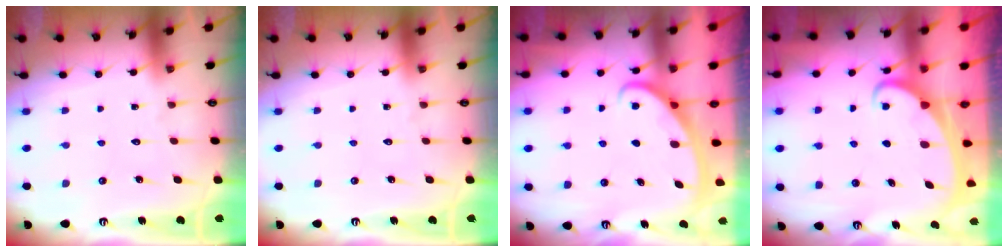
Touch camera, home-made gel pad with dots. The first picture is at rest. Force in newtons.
{"total": 0.0}
{"total": 2.8, "press": 2.8, "slide": 0.4}
{"total": 2.0, "press": 2.0, "slide": 0.2}